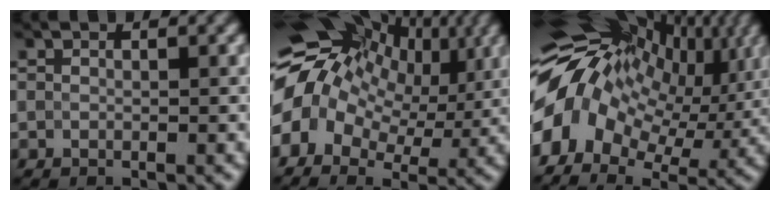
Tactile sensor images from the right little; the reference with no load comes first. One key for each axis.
{"total": 14.9, "fx": 3.3, "fy": 10.4, "fz": 10.3, "tx": -0.177, "ty": 0.017, "tz": 0.056}
{"total": 13.9, "fx": 1.9, "fy": 9.5, "fz": 9.9, "tx": -0.208, "ty": 0.015, "tz": 0.030}